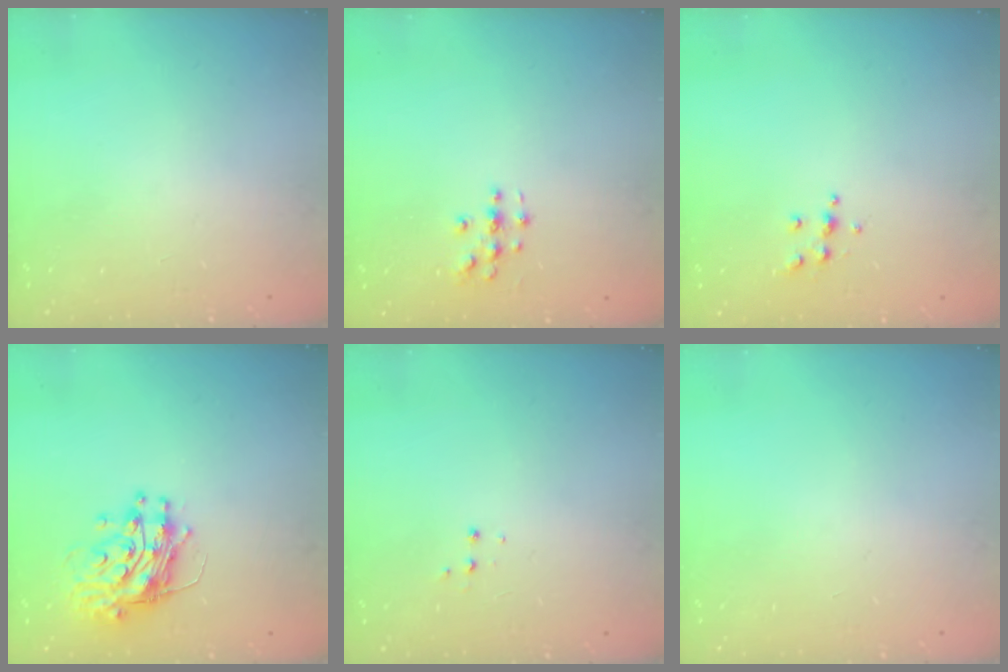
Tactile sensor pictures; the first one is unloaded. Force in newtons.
{"total": 3.1, "press": 3.0, "slide": 0.3}
{"total": 4.5, "press": 4.5, "slide": 0.5}
{"total": 12.0, "press": 11.9, "slide": 1.2}
{"total": 3.3, "press": 3.2, "slide": 0.4}
{"total": 0.0}